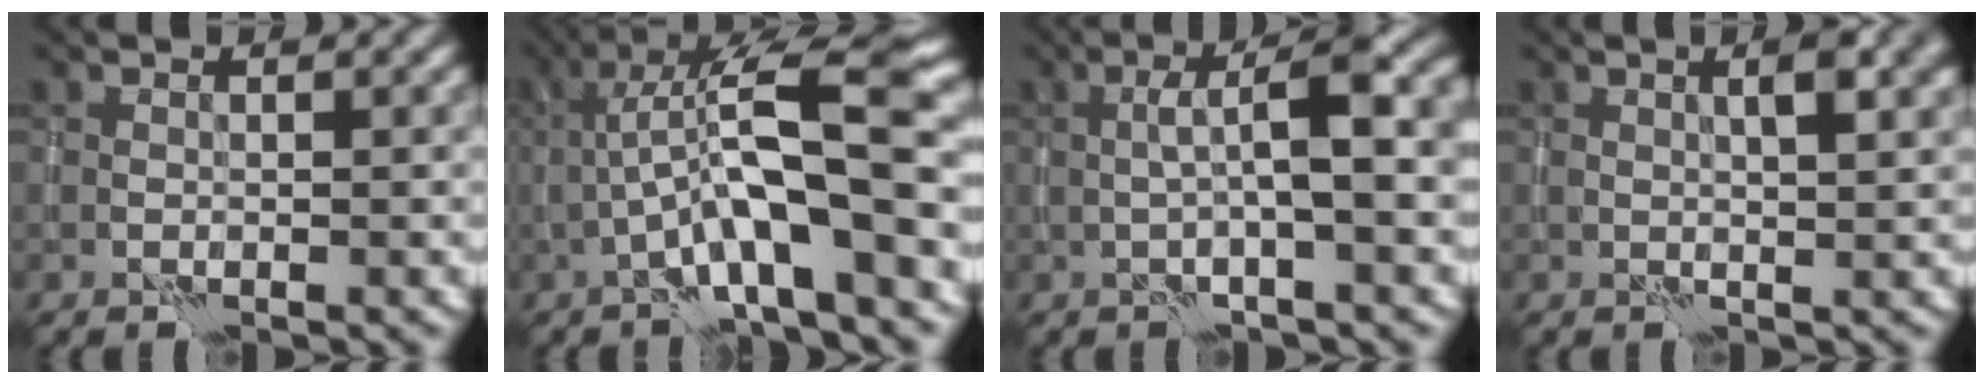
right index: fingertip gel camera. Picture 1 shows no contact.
{"total": 11.0, "force": [-1.2, 2.6, 10.6], "torque": [-0.183, 0.028, -0.022]}
{"total": 6.4, "force": [0.5, 1.2, 6.3], "torque": [-0.101, 0.017, 0.004]}
{"total": 3.8, "force": [1.2, 1.1, 3.5], "torque": [-0.040, 0.012, 0.011]}